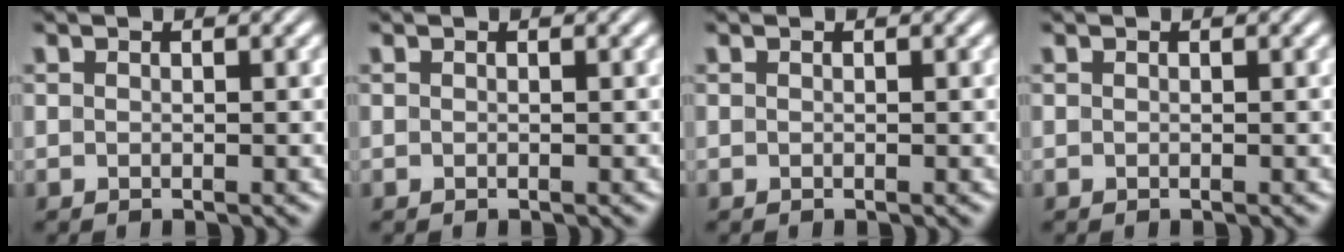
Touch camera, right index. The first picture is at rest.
{"total": 0.0}
{"total": 0.0}
{"total": 0.0}